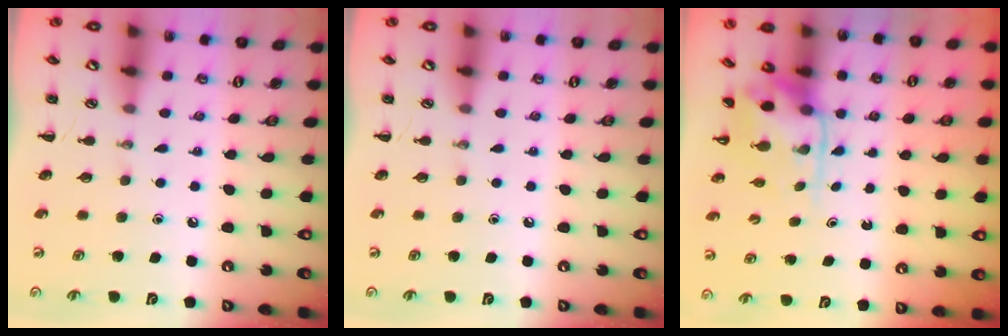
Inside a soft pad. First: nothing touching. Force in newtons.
{"total": 0.0}
{"total": 3.8, "press": 3.7, "slide": 0.7}